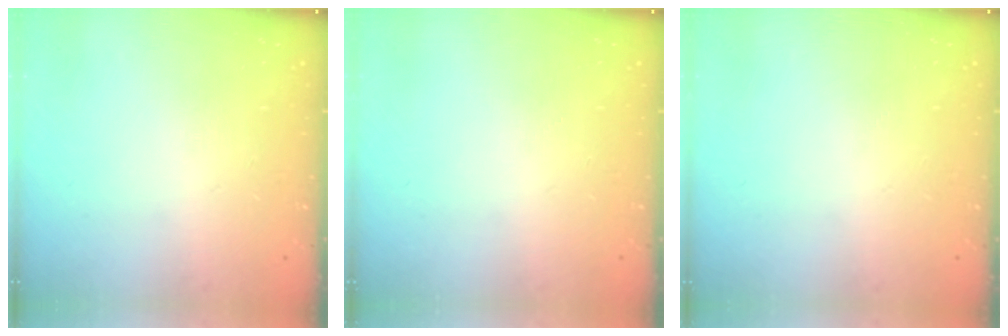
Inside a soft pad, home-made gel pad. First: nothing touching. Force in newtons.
{"total": 0.0}
{"total": 0.0}